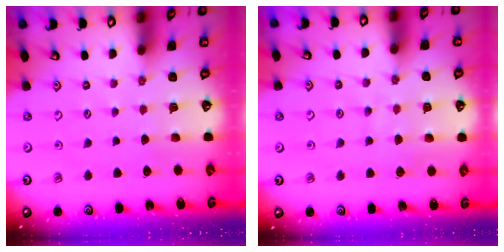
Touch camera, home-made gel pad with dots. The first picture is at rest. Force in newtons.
{"total": 7.1, "press": 7.1, "slide": 0.5}